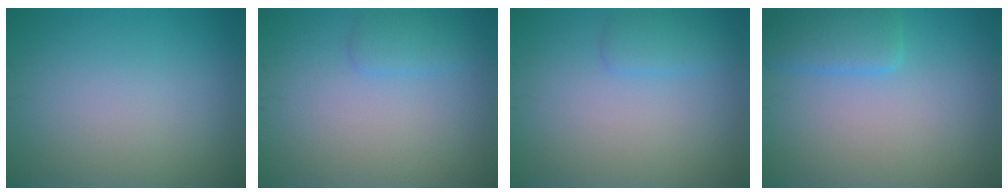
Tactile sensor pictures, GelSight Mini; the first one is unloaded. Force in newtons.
{"total": 1.5, "press": 1.5, "slide": 0.1}
{"total": 1.5, "press": 1.5, "slide": 0.1}
{"total": 3.0, "press": 3.0, "slide": 0.2}